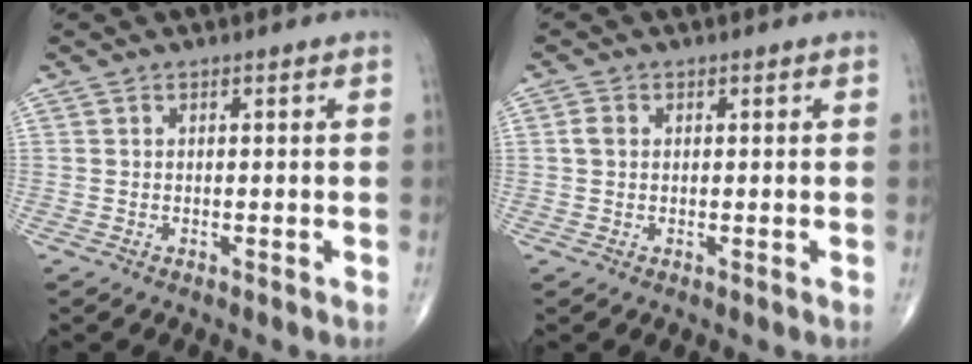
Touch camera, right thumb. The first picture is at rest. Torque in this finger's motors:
{"motor_torque": [-0.12, 0.08, 0.14, -0.05, 0.03]}